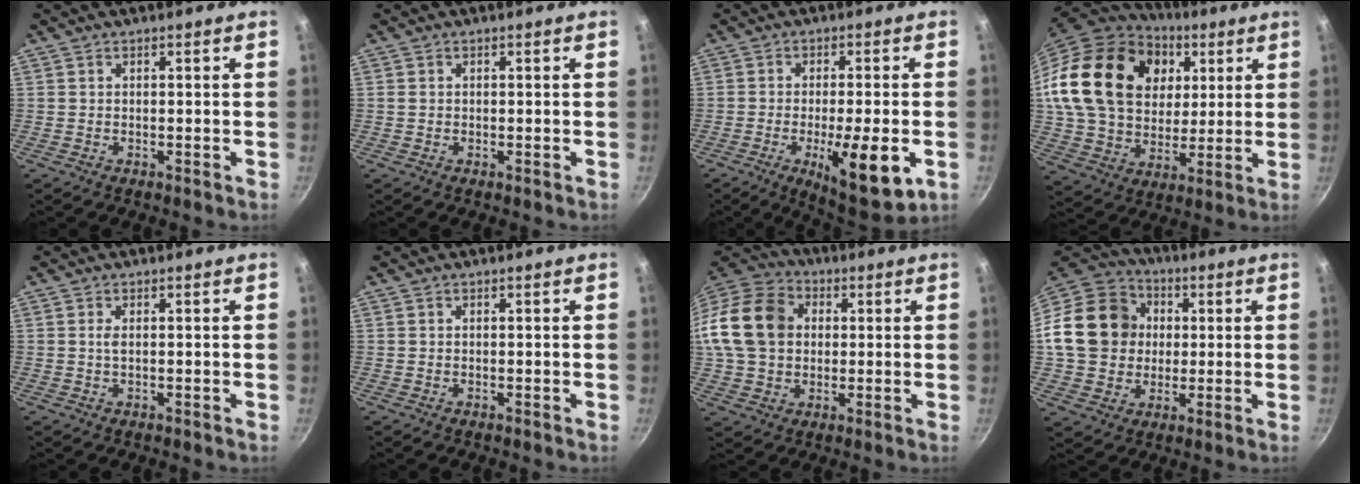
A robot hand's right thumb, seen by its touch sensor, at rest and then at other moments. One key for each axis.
{"total": 1.2, "fx": 0.1, "fy": 0.9, "fz": 0.8, "tx": -0.015, "ty": 0.002, "tz": 0.003}
{"total": 13.4, "fx": -4.1, "fy": 3.7, "fz": 12.2, "tx": -0.177, "ty": 0.004, "tz": -0.055}
{"total": 27.1, "fx": 8.3, "fy": 20.0, "fz": 16.4, "tx": -0.275, "ty": 0.000, "tz": 0.152}
{"total": 1.0, "fx": 0.2, "fy": 0.3, "fz": 1.0, "tx": -0.021, "ty": 0.000, "tz": 0.003}
{"total": 0.0}
{"total": 18.0, "fx": 1.9, "fy": 14.2, "fz": 10.9, "tx": -0.197, "ty": 0.029, "tz": 0.023}
{"total": 18.3, "fx": 1.5, "fy": 15.8, "fz": 9.3, "tx": -0.145, "ty": 0.028, "tz": 0.022}